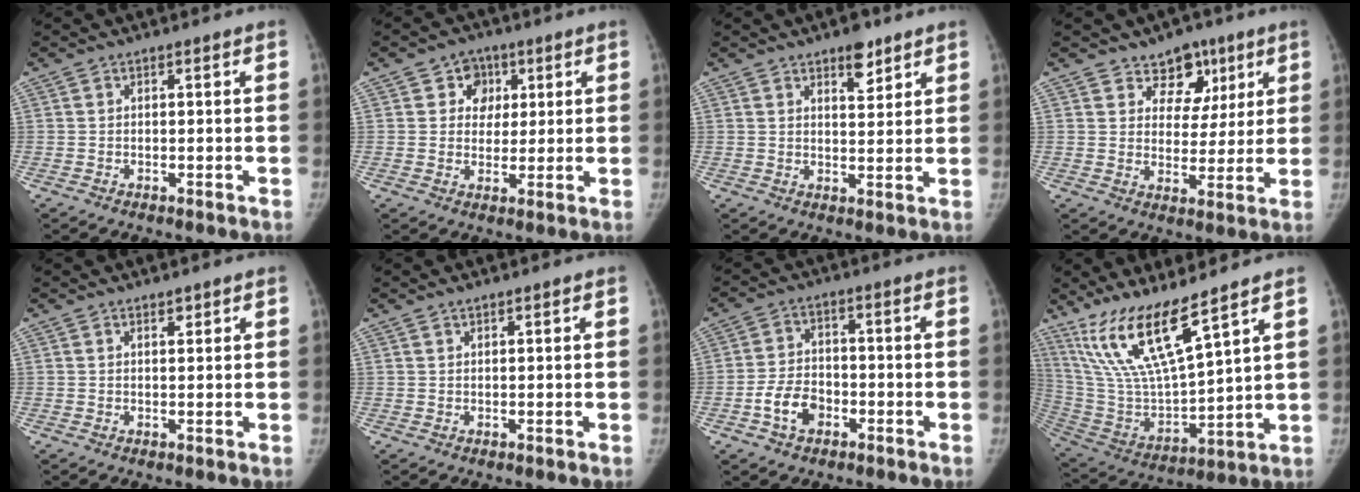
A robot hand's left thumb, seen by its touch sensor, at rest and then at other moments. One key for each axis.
{"total": 6.0, "fx": 2.2, "fy": 5.2, "fz": 1.9, "tx": 0.007, "ty": -0.001, "tz": 0.029}
{"total": 5.2, "fx": 3.5, "fy": 2.3, "fz": 3.1, "tx": -0.027, "ty": -0.022, "tz": 0.051}
{"total": 8.7, "fx": 5.3, "fy": 6.3, "fz": 2.7, "tx": 0.005, "ty": -0.022, "tz": 0.081}
{"total": 1.3, "fx": 1.0, "fy": 0.5, "fz": 0.7, "tx": -0.004, "ty": -0.006, "tz": 0.016}
{"total": 1.1, "fx": 0.9, "fy": 0.3, "fz": 0.5, "tx": -0.007, "ty": -0.004, "tz": 0.018}
{"total": 6.8, "fx": -2.8, "fy": 4.7, "fz": 4.0, "tx": -0.064, "ty": 0.022, "tz": -0.052}
{"total": 16.7, "fx": 11.5, "fy": 2.7, "fz": 11.8, "tx": -0.222, "ty": -0.064, "tz": 0.241}